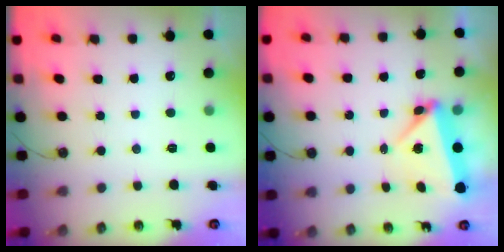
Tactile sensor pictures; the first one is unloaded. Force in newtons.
{"total": 5.9, "press": 5.8, "slide": 1.0}